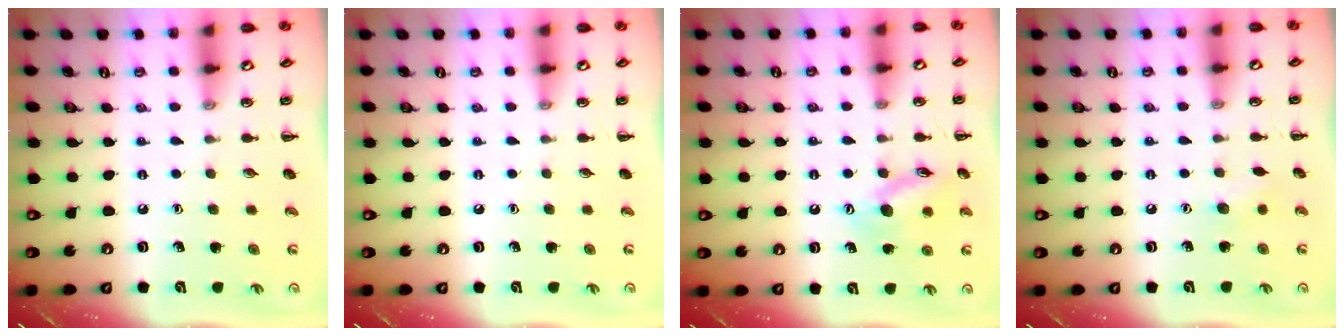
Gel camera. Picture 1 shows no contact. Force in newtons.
{"total": 0.0}
{"total": 11.8, "press": 11.7, "slide": 1.7}
{"total": 5.8, "press": 5.6, "slide": 1.6}